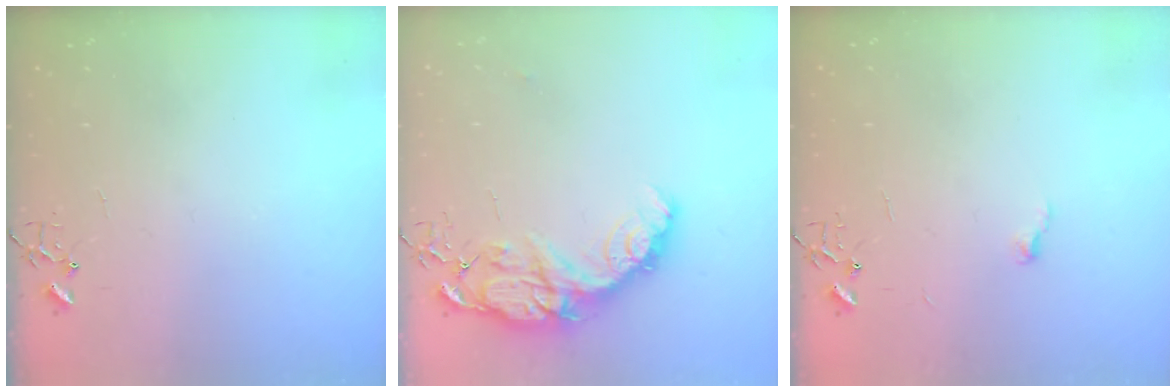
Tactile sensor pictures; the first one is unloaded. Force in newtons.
{"total": 17.2, "press": 17.1, "slide": 1.2}
{"total": 3.5, "press": 3.5, "slide": 0.4}